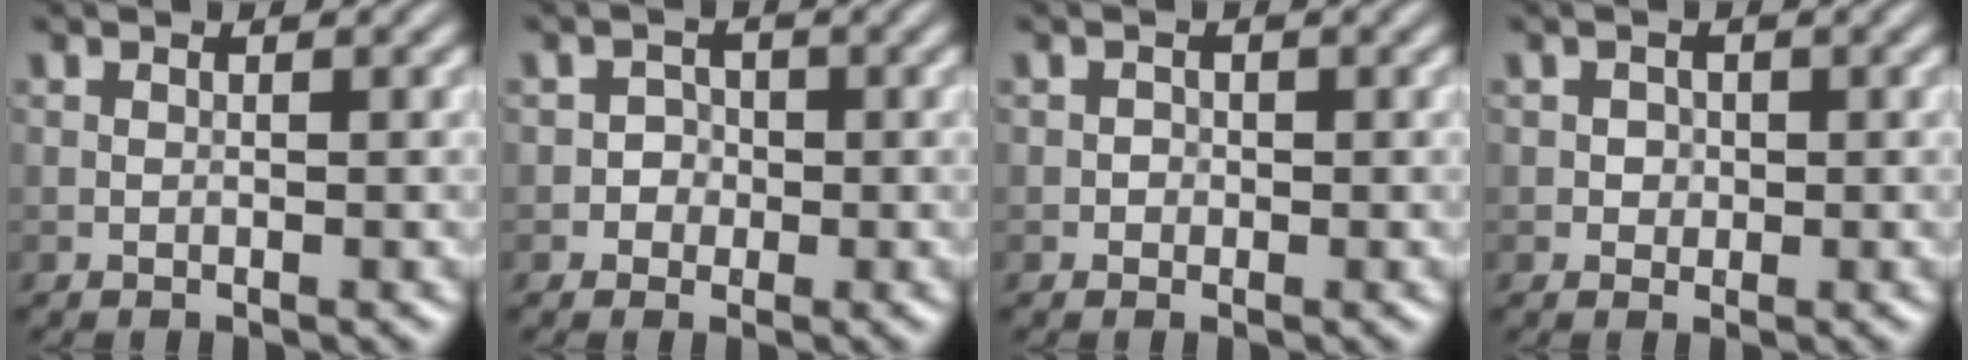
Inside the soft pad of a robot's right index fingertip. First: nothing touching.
{"total": 1.3, "force": [-0.4, 1.3, 0.1], "torque": [0.019, 0.002, -0.013]}
{"total": 0.7, "force": [-0.2, 0.6, 0.1], "torque": [0.004, -0.002, -0.004]}
{"total": 1.0, "force": [0.1, 0.9, 0.3], "torque": [0.004, -0.001, 0.002]}